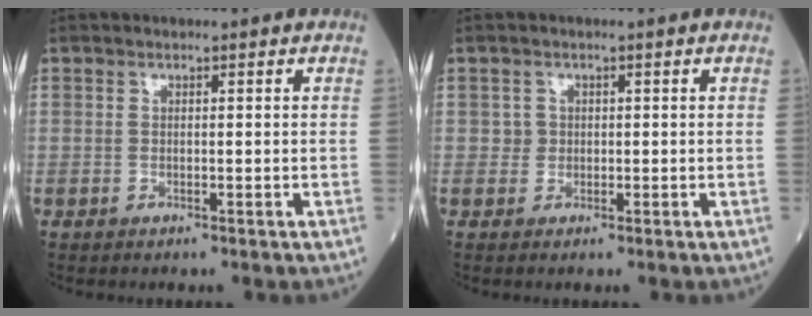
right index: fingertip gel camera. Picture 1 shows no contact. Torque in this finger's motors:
{"motor_torque": [0.03, 0.11, -0.02, -0.01]}